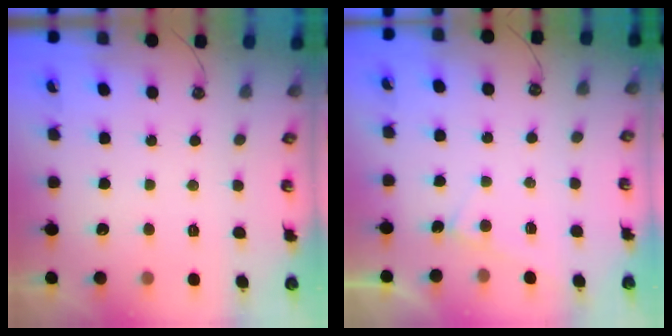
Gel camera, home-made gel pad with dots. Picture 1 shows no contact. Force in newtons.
{"total": 2.2, "press": 2.2, "slide": 0.2}